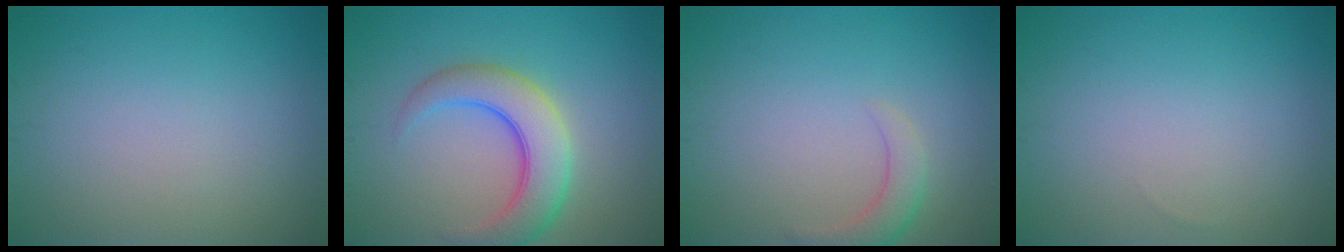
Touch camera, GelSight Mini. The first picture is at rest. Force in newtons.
{"total": 5.9, "press": 5.9, "slide": 0.3}
{"total": 2.3, "press": 2.3, "slide": 0.3}
{"total": 0.0}